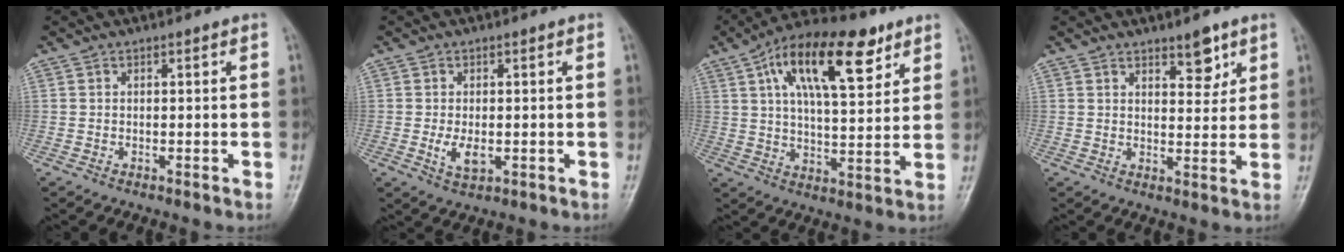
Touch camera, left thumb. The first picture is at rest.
{"total": 4.0, "force": [-0.6, 2.2, 3.3], "torque": [-0.059, -0.007, -0.006]}
{"total": 18.9, "force": [9.0, 7.9, 14.6], "torque": [-0.212, -0.011, 0.146]}
{"total": 5.2, "force": [3.3, 2.4, 3.2], "torque": [-0.020, -0.022, 0.047]}